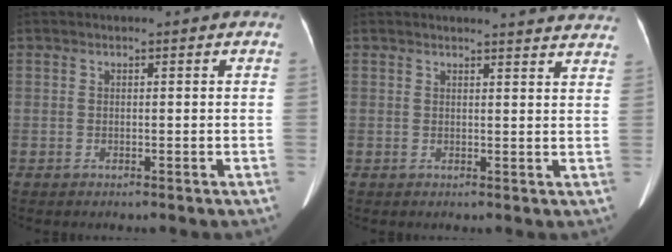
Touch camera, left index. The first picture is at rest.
{"total": 11.8, "force": [11.5, 0.7, 2.4], "torque": [-0.010, -0.038, 0.102]}